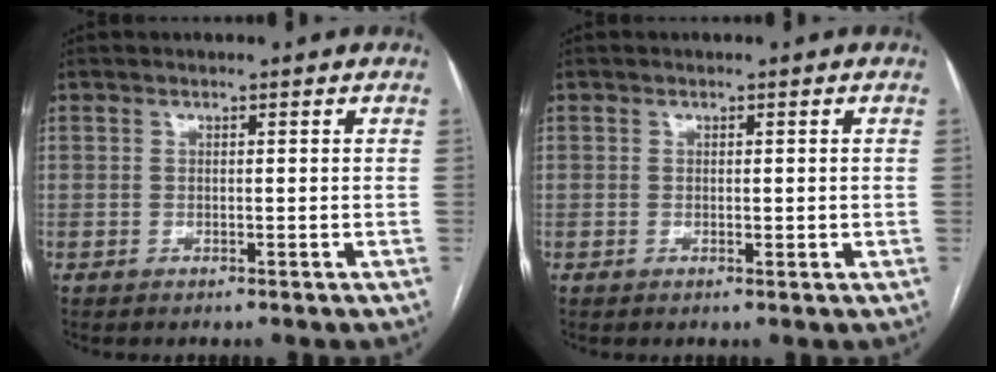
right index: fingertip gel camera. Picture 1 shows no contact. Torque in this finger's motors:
{"motor_torque": [-0.52, 0.89, -0.01, 0.02]}